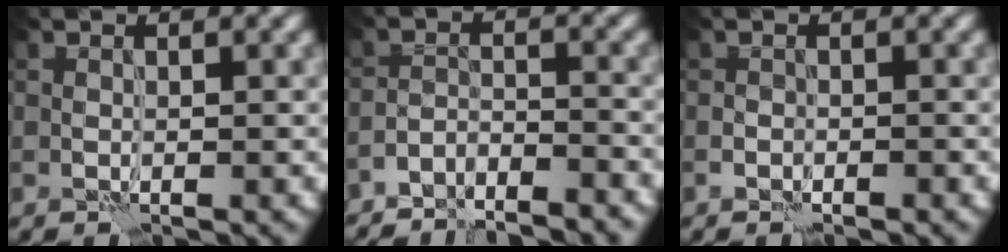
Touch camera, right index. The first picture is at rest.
{"total": 4.7, "force": [-4.6, 0.5, 0.8], "torque": [-0.015, 0.003, -0.076]}
{"total": 1.0, "force": [-1.0, 0.1, -0.1], "torque": [0.001, 0.006, -0.016]}